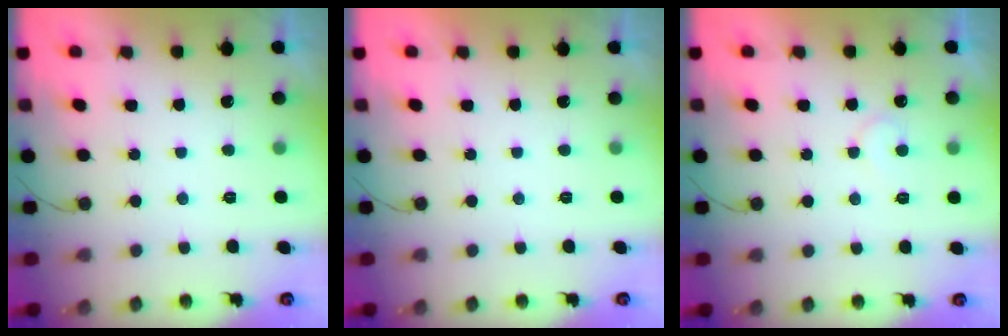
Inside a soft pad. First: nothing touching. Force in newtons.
{"total": 1.6, "press": 1.6, "slide": 0.0}
{"total": 6.6, "press": 6.6, "slide": 0.5}